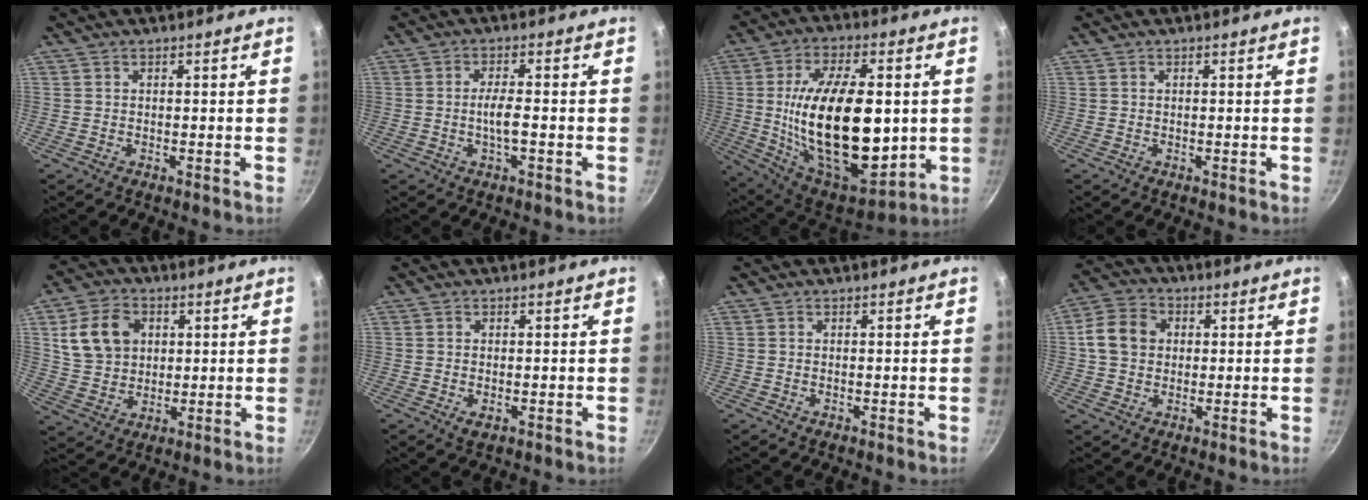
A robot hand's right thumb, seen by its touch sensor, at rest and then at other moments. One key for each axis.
{"total": 3.9, "fx": -0.9, "fy": 0.9, "fz": 3.7, "tx": -0.072, "ty": 0.009, "tz": -0.018}
{"total": 28.5, "fx": 0.2, "fy": 14.4, "fz": 24.6, "tx": -0.413, "ty": -0.015, "tz": 0.017}
{"total": 0.0}
{"total": 11.7, "fx": 3.2, "fy": 9.1, "fz": 6.7, "tx": -0.106, "ty": 0.001, "tz": 0.061}
{"total": 1.8, "fx": -0.4, "fy": 1.1, "fz": 1.4, "tx": -0.025, "ty": -0.005, "tz": -0.003}
{"total": 0.0}
{"total": 8.7, "fx": 1.1, "fy": 7.2, "fz": 4.8, "tx": -0.069, "ty": 0.013, "tz": 0.005}